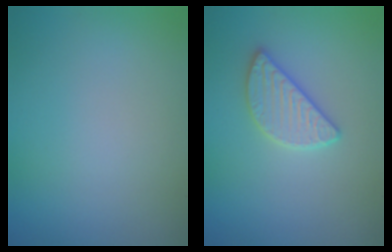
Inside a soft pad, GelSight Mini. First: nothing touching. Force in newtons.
{"total": 2.8, "press": 2.8, "slide": 0.2}